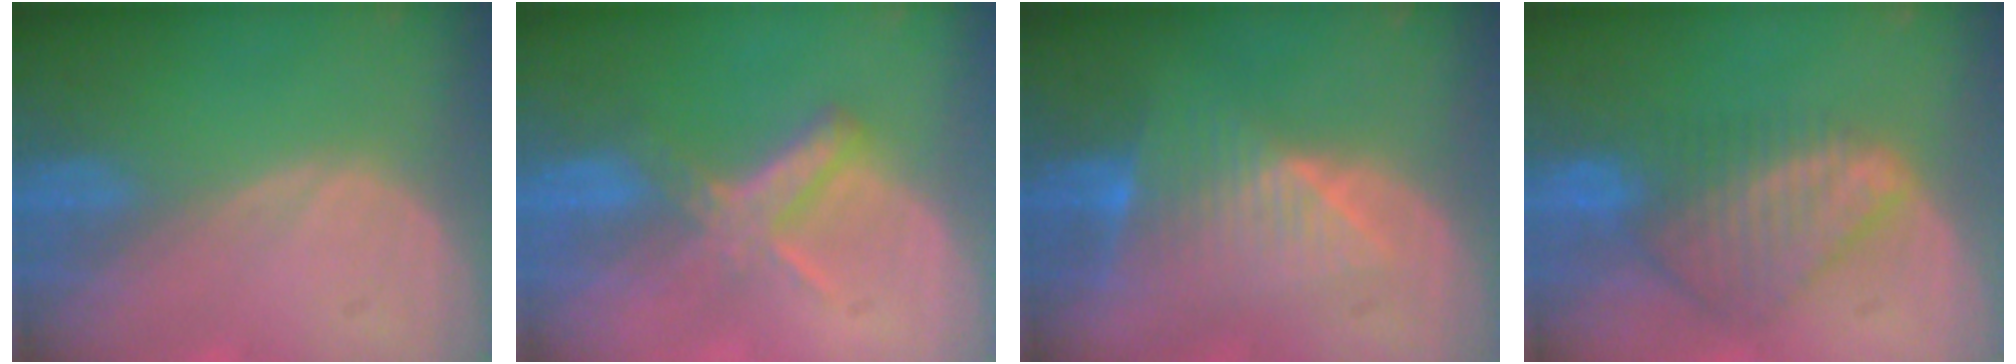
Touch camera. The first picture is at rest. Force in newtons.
{"total": 5.6, "press": 5.2, "slide": 2.2}
{"total": 8.0, "press": 6.9, "slide": 4.0}
{"total": 8.4, "press": 7.3, "slide": 4.1}